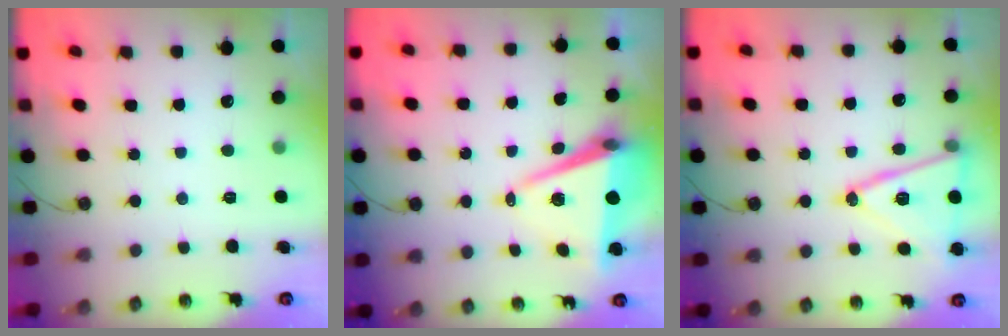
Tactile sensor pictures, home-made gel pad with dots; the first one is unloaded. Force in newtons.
{"total": 9.3, "press": 8.4, "slide": 4.1}
{"total": 16.9, "press": 16.6, "slide": 3.4}